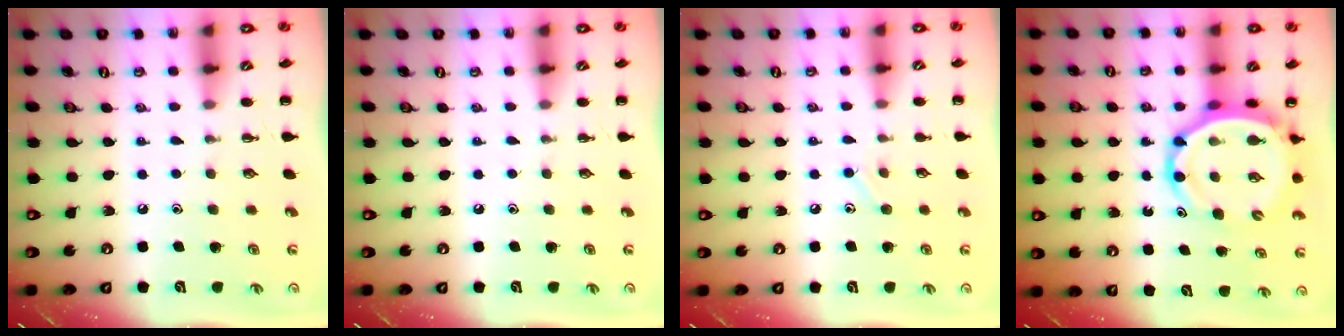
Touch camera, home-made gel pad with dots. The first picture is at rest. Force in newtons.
{"total": 0.0}
{"total": 6.6, "press": 6.4, "slide": 1.8}
{"total": 9.7, "press": 9.3, "slide": 2.8}